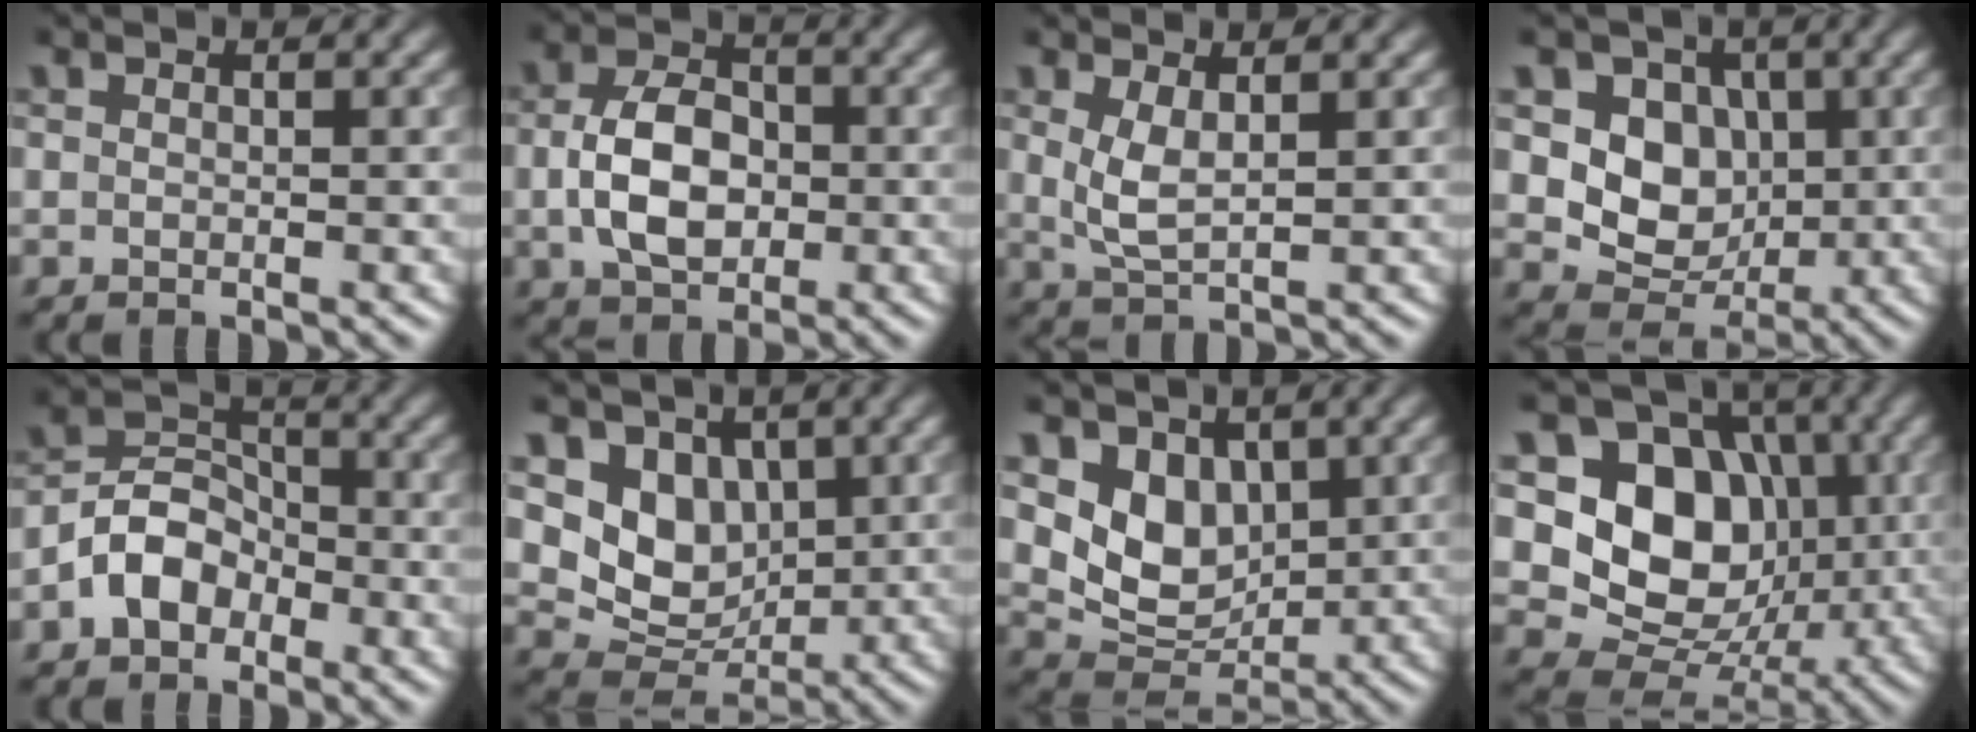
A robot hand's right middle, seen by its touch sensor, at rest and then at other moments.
{"total": 5.9, "force": [-0.6, 4.0, 4.4], "torque": [-0.087, -0.001, -0.014]}
{"total": 2.7, "force": [0.9, 0.8, 2.4], "torque": [-0.055, -0.004, 0.022]}
{"total": 6.1, "force": [0.9, 5.0, 3.4], "torque": [-0.054, -0.005, 0.004]}
{"total": 4.4, "force": [-2.3, 3.1, 2.2], "torque": [-0.039, 0.008, -0.052]}
{"total": 6.0, "force": [1.8, 4.7, 3.3], "torque": [-0.054, -0.015, 0.026]}
{"total": 5.6, "force": [1.8, 4.2, 3.2], "torque": [-0.058, -0.016, 0.034]}
{"total": 10.6, "force": [1.1, 8.5, 6.3], "torque": [-0.102, -0.011, 0.010]}